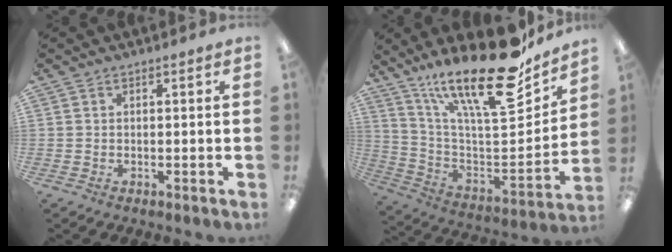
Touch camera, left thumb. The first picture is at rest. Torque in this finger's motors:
{"motor_torque": [0.49, 0.20, 1.46, -1.30, 0.25]}